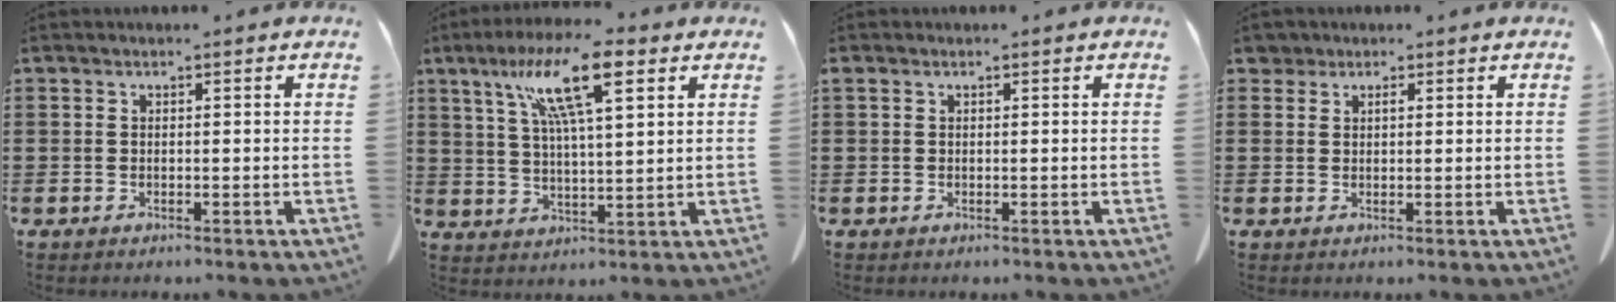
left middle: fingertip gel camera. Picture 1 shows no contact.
{"total": 13.0, "force": [7.1, 2.7, 10.5], "torque": [-0.209, 0.000, 0.116]}
{"total": 0.0}
{"total": 1.9, "force": [1.4, 1.2, 0.6], "torque": [-0.019, 0.008, 0.026]}